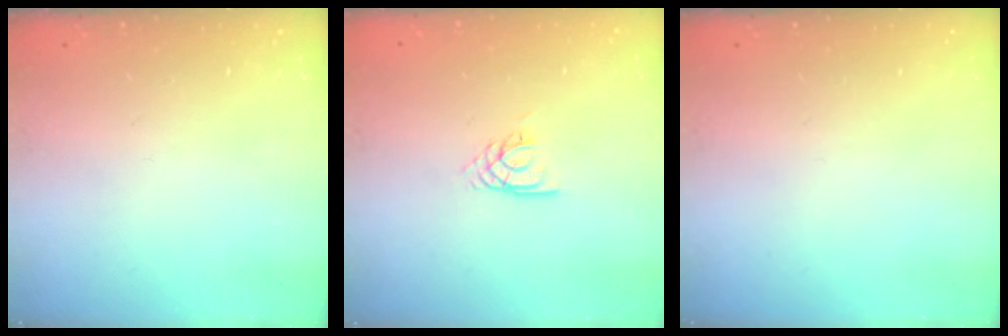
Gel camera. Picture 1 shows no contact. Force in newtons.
{"total": 2.1, "press": 2.1, "slide": 0.2}
{"total": 0.0}